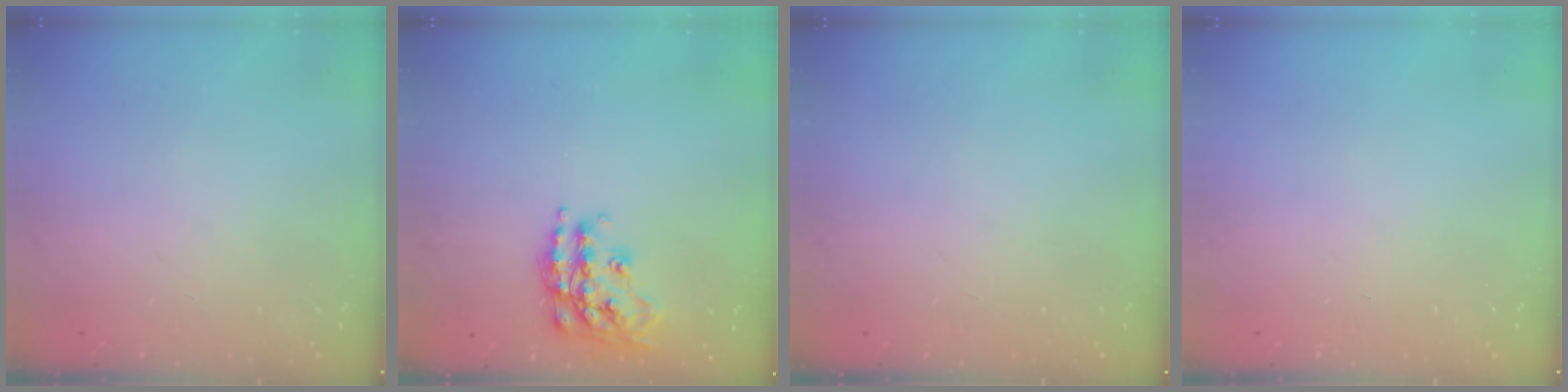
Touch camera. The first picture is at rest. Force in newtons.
{"total": 17.4, "press": 17.3, "slide": 1.2}
{"total": 0.0}
{"total": 0.0}